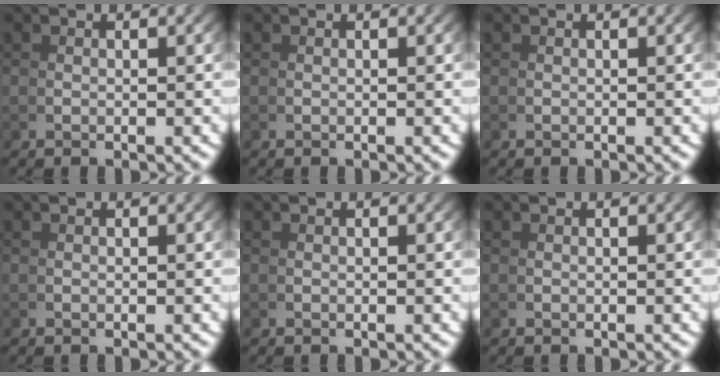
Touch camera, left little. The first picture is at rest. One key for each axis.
{"total": 0.0}
{"total": 0.0}
{"total": 0.0}
{"total": 0.0}
{"total": 0.0}